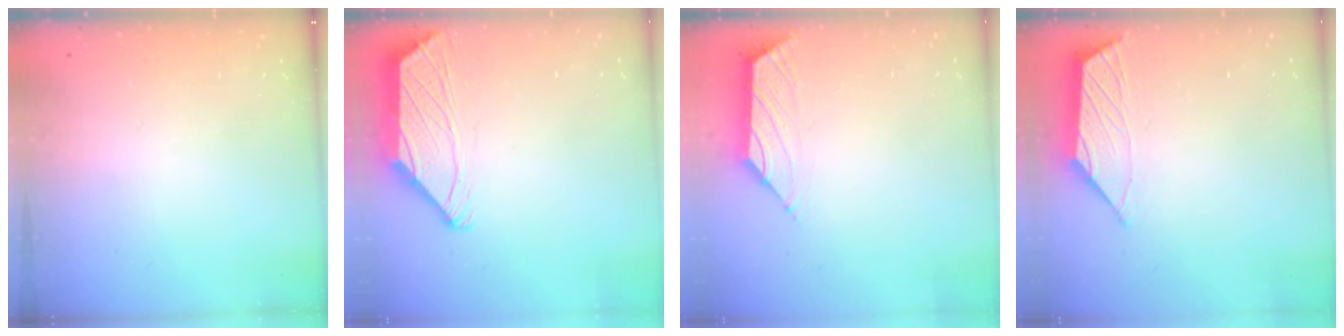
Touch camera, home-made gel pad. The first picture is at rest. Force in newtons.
{"total": 2.2, "press": 2.1, "slide": 0.7}
{"total": 1.6, "press": 1.4, "slide": 0.6}
{"total": 1.4, "press": 1.4, "slide": 0.2}